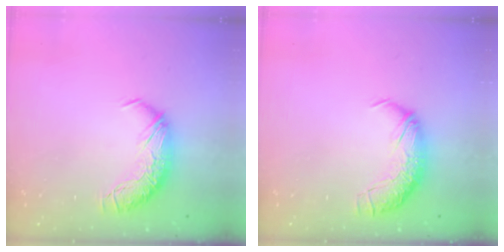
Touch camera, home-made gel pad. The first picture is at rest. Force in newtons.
{"total": 2.3, "press": 1.0, "slide": 2.1}